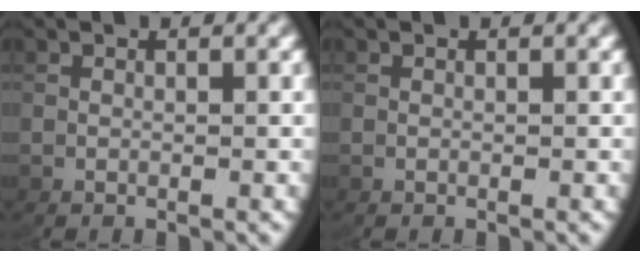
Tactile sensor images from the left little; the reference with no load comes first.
{"total": 0.0}